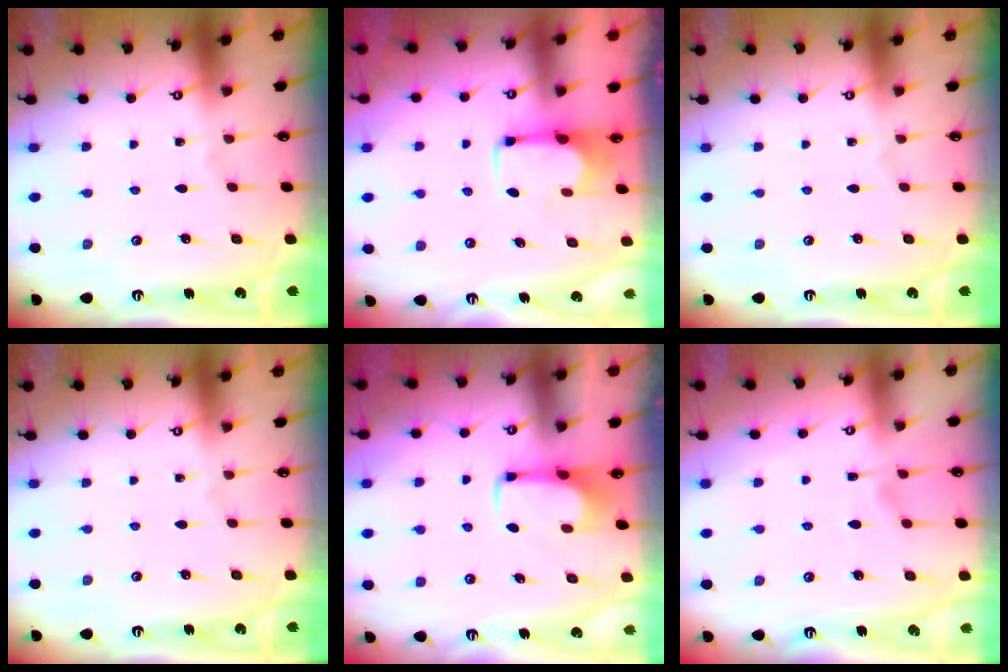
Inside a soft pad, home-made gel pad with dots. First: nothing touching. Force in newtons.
{"total": 1.7, "press": 1.6, "slide": 0.7}
{"total": 0.0}
{"total": 0.0}
{"total": 1.5, "press": 1.5, "slide": 0.4}
{"total": 1.6, "press": 1.1, "slide": 1.2}